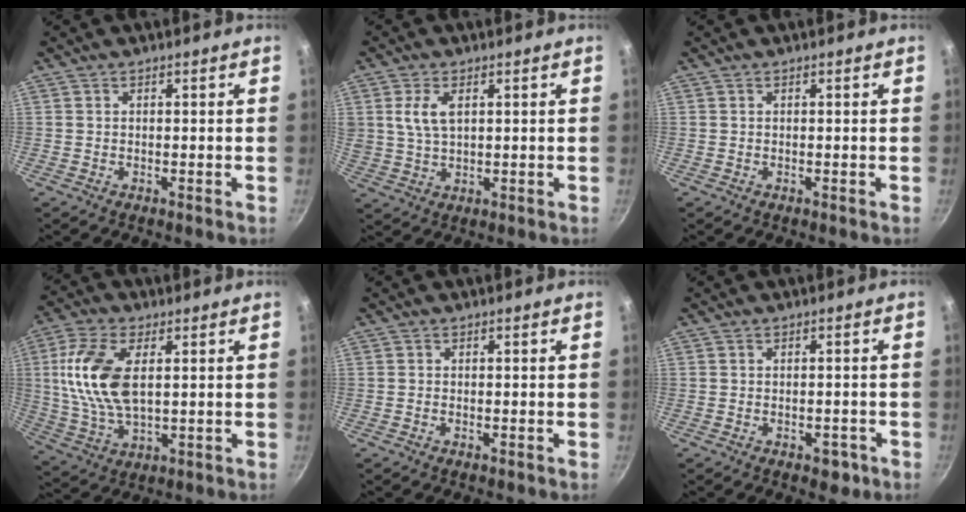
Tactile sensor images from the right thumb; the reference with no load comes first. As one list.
[{"total": 5.9, "force": [1.9, 3.1, 4.6], "torque": [-0.090, -0.006, 0.040]}, {"total": 0.0}, {"total": 14.2, "force": [2.6, 7.3, 11.8], "torque": [-0.238, -0.003, 0.052]}, {"total": 0.0}, {"total": 3.1, "force": [-1.6, 1.8, 1.9], "torque": [-0.009, 0.015, -0.011]}]